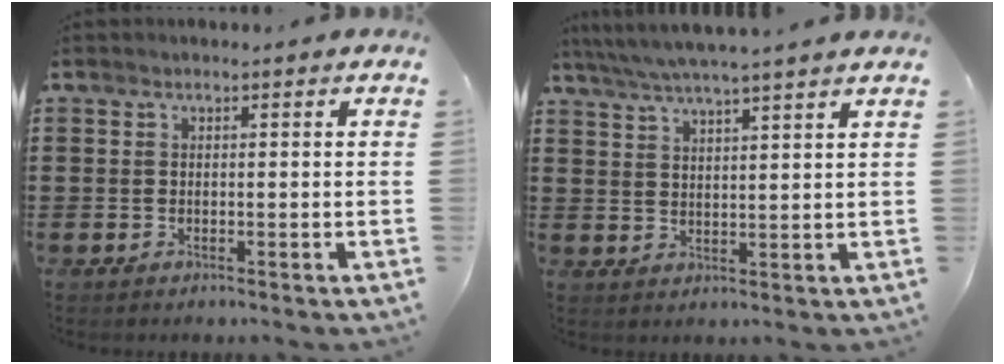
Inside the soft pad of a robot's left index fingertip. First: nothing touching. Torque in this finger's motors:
{"motor_torque": [1.04, -1.10, 0.32, 0.19]}